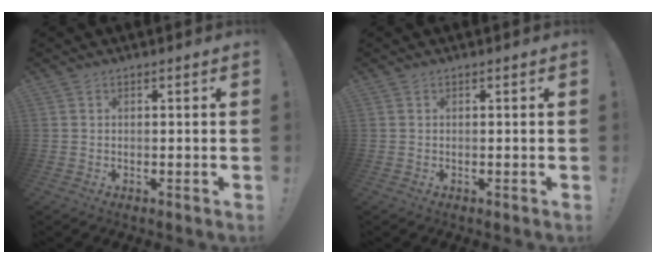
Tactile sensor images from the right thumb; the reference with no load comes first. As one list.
[{"total": 0.0}]